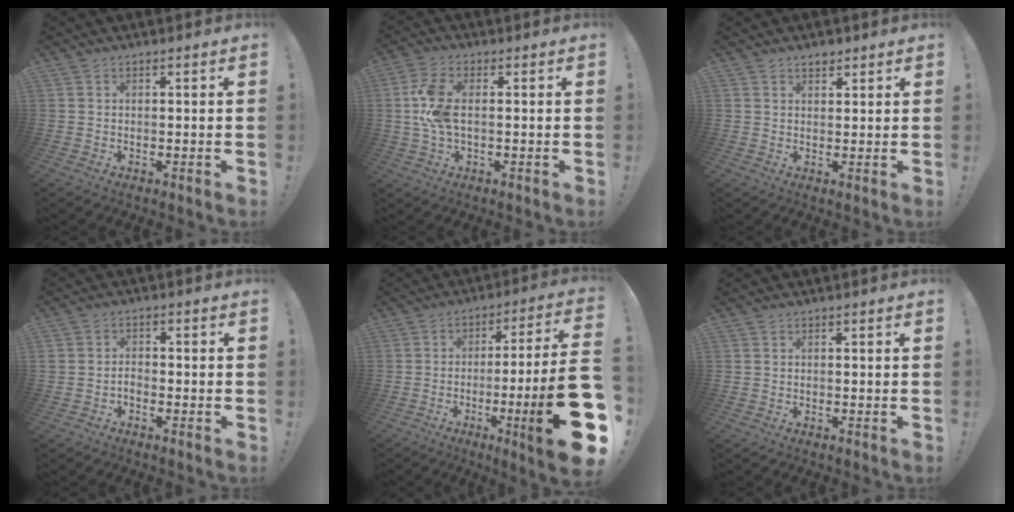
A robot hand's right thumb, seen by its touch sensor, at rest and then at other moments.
{"total": 9.0, "force": [0.2, 4.5, 7.8], "torque": [-0.152, -0.001, 0.005]}
{"total": 1.9, "force": [1.5, 1.1, 0.6], "torque": [-0.005, -0.007, 0.027]}
{"total": 1.9, "force": [-1.5, 1.0, 0.4], "torque": [-0.009, 0.007, -0.027]}
{"total": 22.3, "force": [-6.5, 1.6, 21.3], "torque": [-0.317, 0.010, -0.097]}
{"total": 0.0}